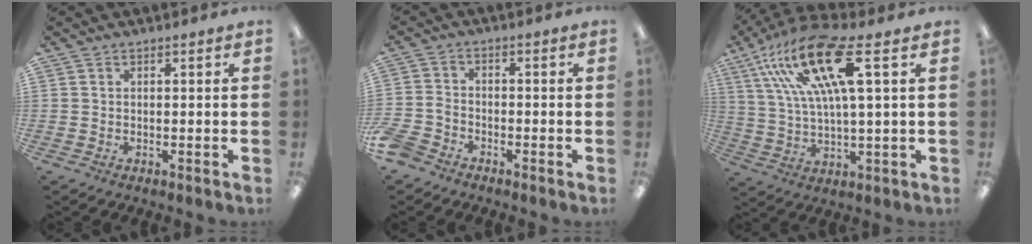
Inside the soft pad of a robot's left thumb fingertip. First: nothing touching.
{"total": 4.7, "force": [-3.9, 2.3, 1.5], "torque": [-0.040, 0.015, -0.077]}
{"total": 18.2, "force": [8.5, 4.8, 15.3], "torque": [-0.303, -0.027, 0.135]}